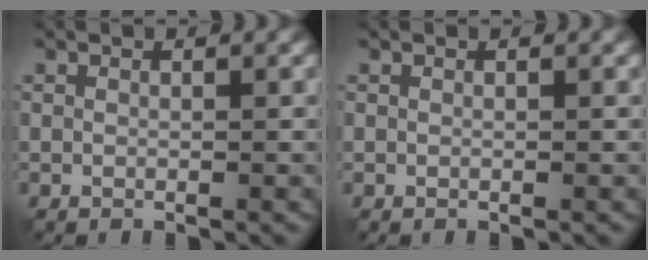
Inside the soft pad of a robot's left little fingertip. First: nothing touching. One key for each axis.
{"total": 0.0}